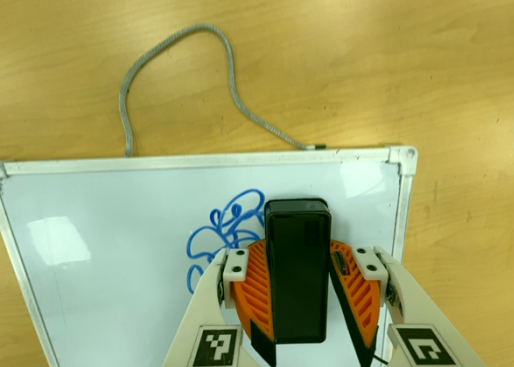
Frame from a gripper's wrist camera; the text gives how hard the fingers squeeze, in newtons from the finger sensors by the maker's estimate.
{"total": 12.4, "left": 14.6, "right": 10.2}